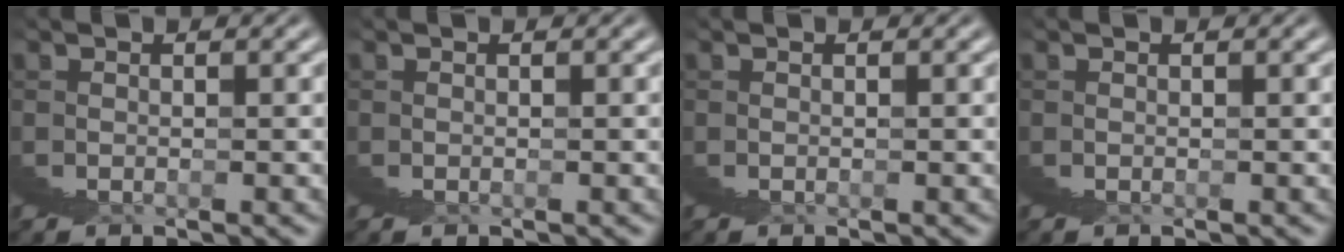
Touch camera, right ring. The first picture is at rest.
{"total": 0.0}
{"total": 0.0}
{"total": 0.0}